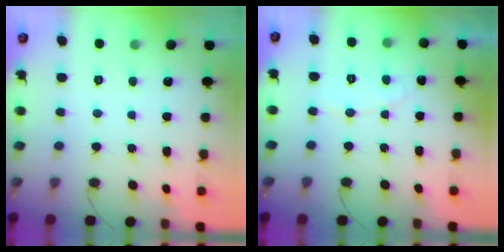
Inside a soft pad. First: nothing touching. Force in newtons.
{"total": 3.8, "press": 3.8, "slide": 0.3}